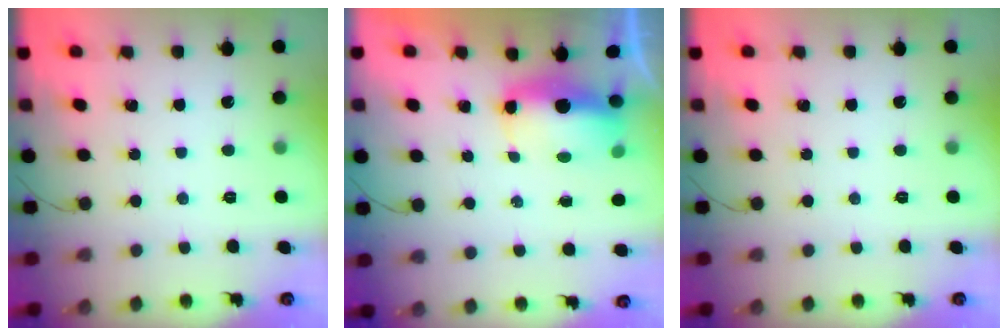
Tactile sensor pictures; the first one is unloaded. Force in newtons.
{"total": 12.6, "press": 7.9, "slide": 9.8}
{"total": 0.0}